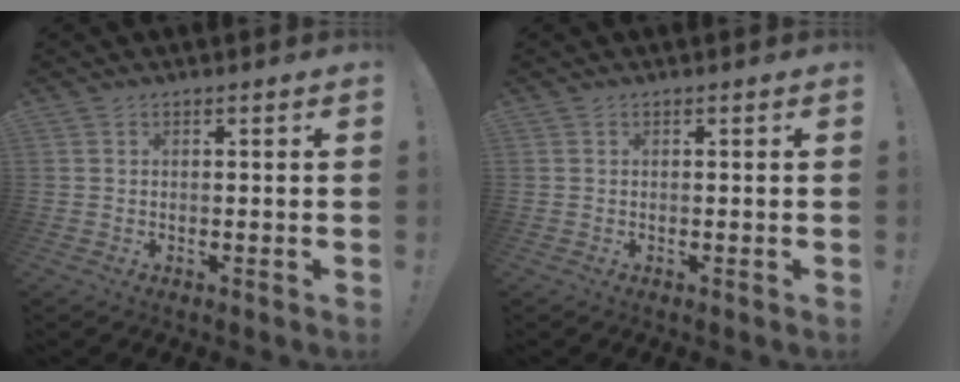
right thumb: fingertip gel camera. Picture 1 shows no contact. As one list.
[{"total": 0.0}]